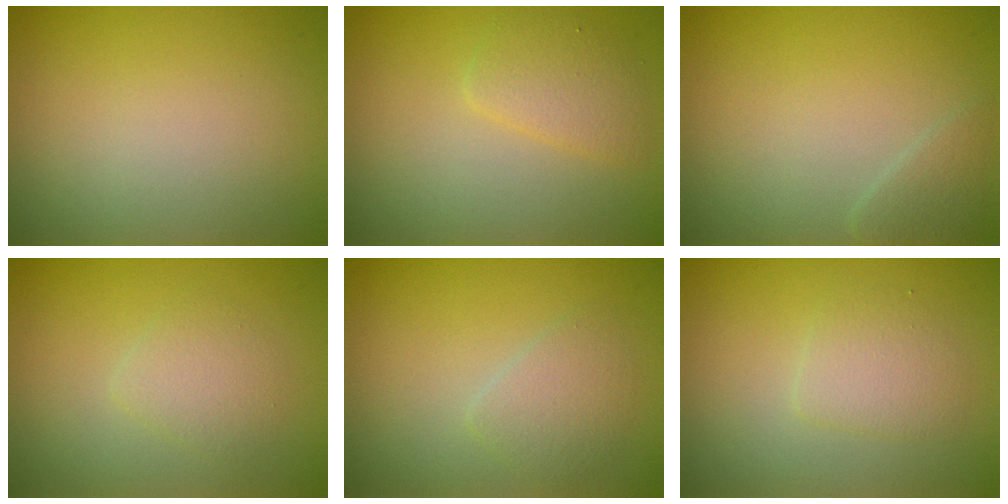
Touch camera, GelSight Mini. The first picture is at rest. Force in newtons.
{"total": 2.2, "press": 2.2, "slide": 0.1}
{"total": 1.4, "press": 1.4, "slide": 0.2}
{"total": 1.8, "press": 1.8, "slide": 0.1}
{"total": 2.0, "press": 2.0, "slide": 0.0}
{"total": 1.9, "press": 1.9, "slide": 0.1}